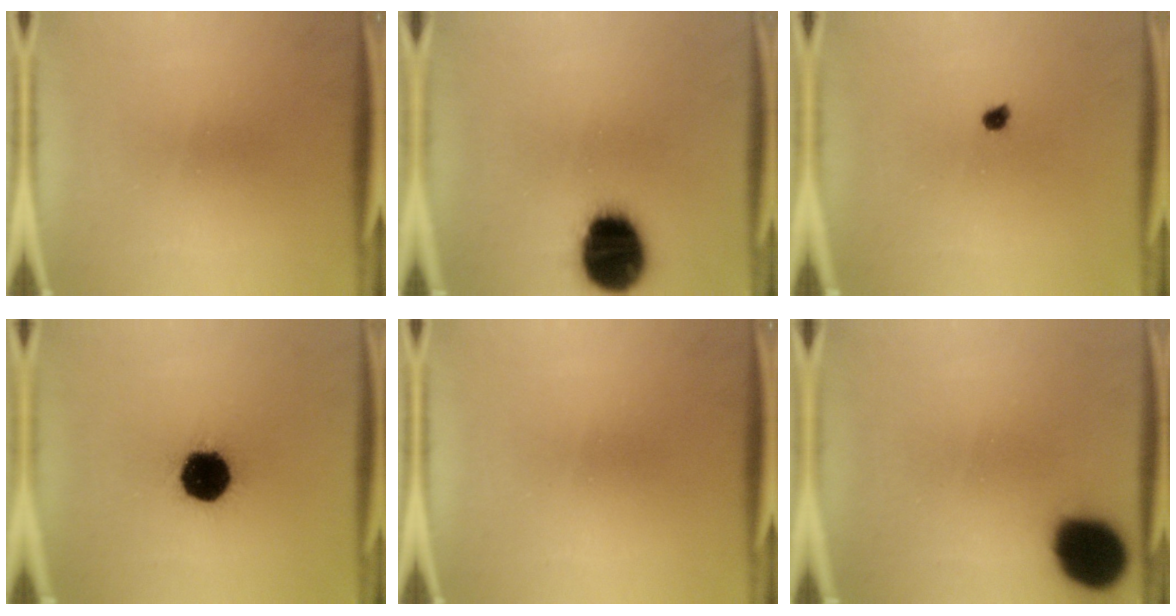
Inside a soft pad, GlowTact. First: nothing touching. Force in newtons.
{"total": 19.3}
{"total": 1.4}
{"total": 16.9}
{"total": 0.0}
{"total": 17.8}